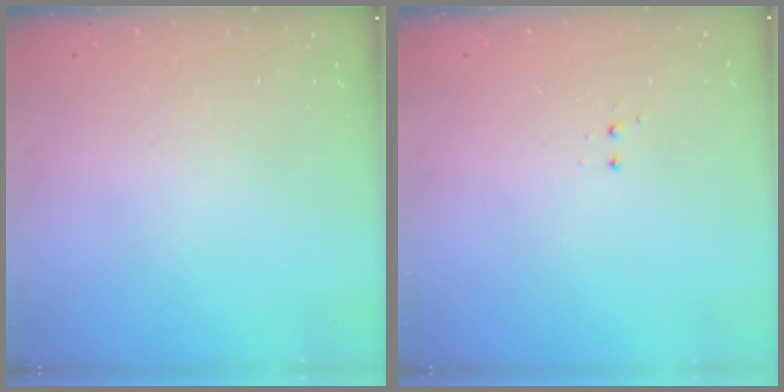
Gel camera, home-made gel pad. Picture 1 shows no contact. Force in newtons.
{"total": 3.4, "press": 3.3, "slide": 0.7}